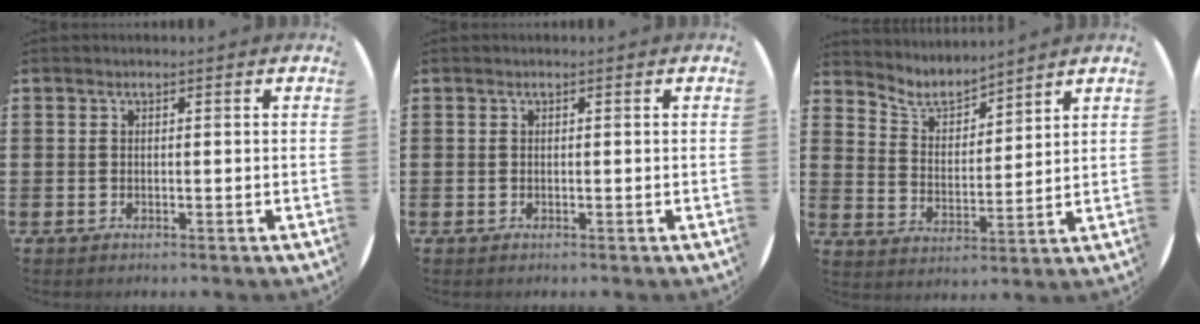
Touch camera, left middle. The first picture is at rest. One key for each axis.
{"total": 0.0}
{"total": 5.4, "fx": 5.2, "fy": 1.3, "fz": 0.9, "tx": -0.038, "ty": -0.027, "tz": 0.093}